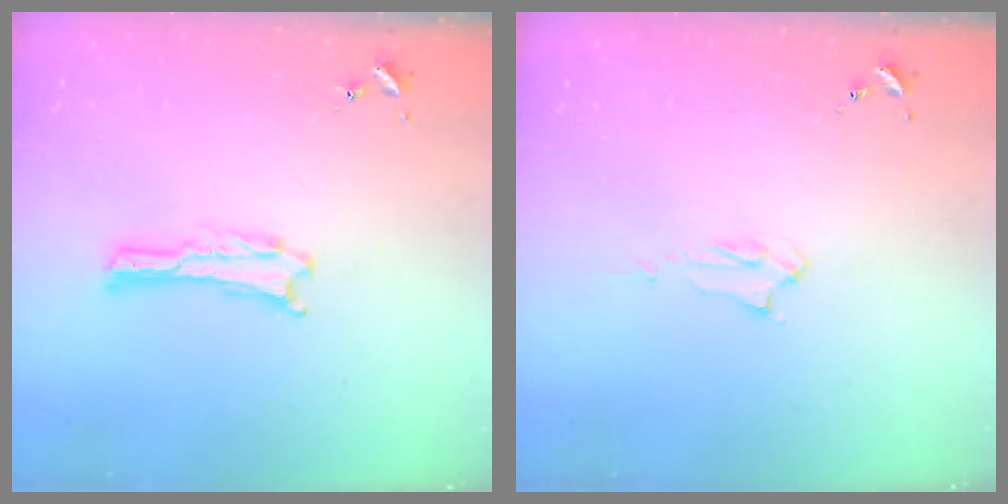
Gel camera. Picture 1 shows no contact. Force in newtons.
{"total": 2.2, "press": 2.2, "slide": 0.2}